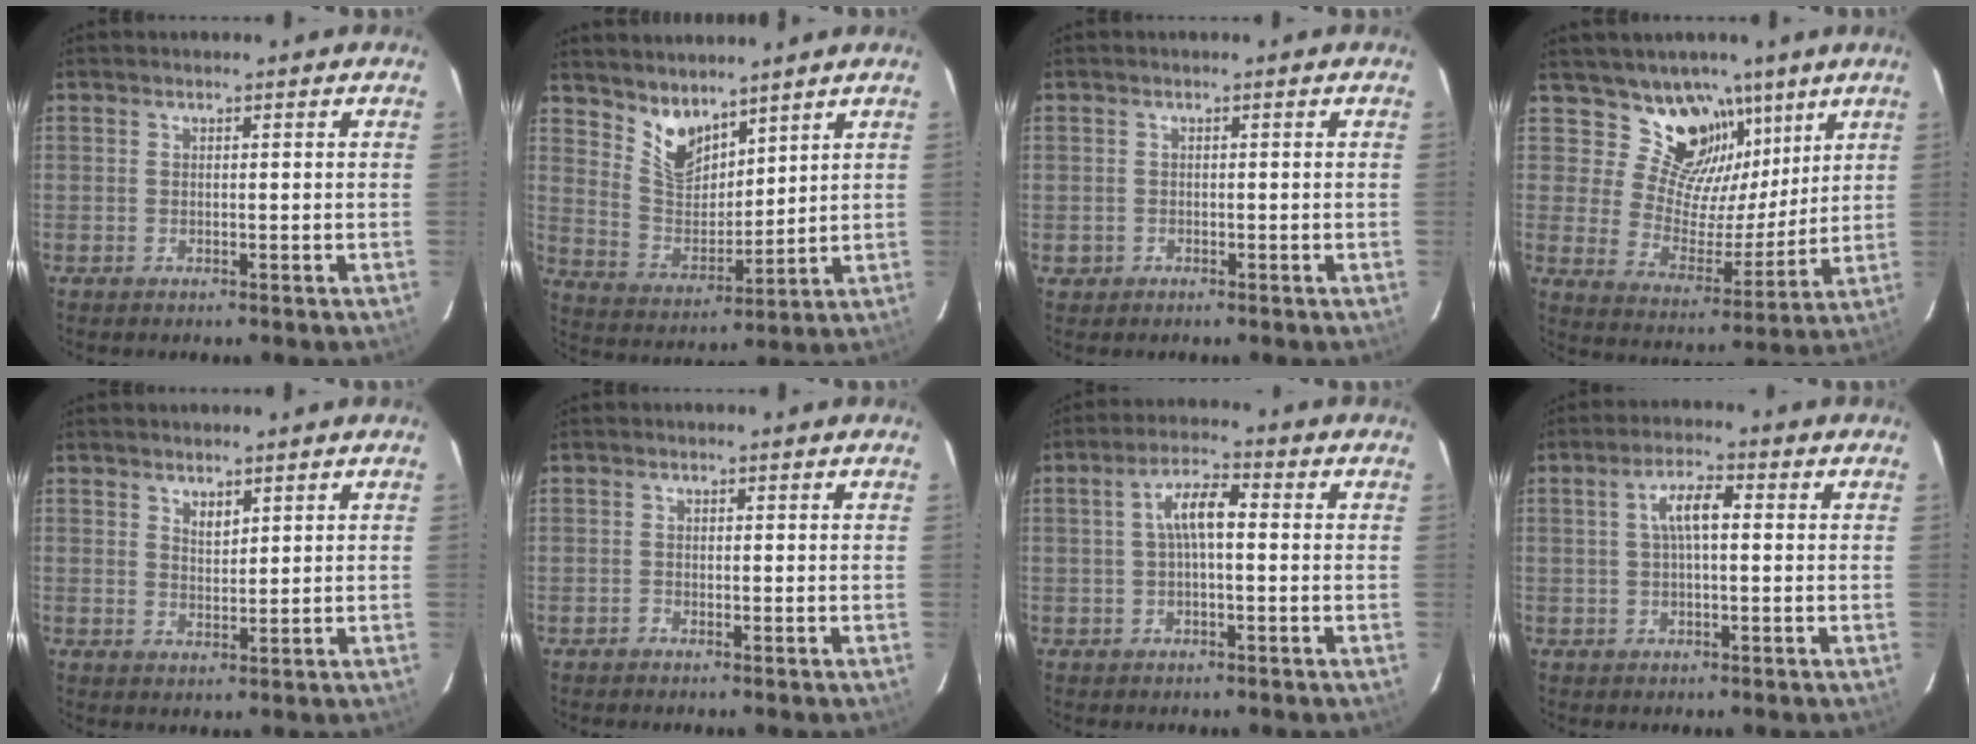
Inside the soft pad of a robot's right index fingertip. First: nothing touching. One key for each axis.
{"total": 8.7, "fx": 6.9, "fy": 4.2, "fz": 3.4, "tx": -0.061, "ty": 0.001, "tz": 0.140}
{"total": 1.6, "fx": -0.5, "fy": 1.5, "fz": 0.1, "tx": -0.006, "ty": 0.003, "tz": -0.004}
{"total": 14.2, "fx": 9.5, "fy": 9.2, "fz": 5.2, "tx": -0.087, "ty": -0.015, "tz": 0.171}
{"total": 2.4, "fx": 1.8, "fy": 1.1, "fz": 1.3, "tx": -0.019, "ty": -0.001, "tz": 0.032}
{"total": 0.7, "fx": -0.4, "fy": 0.5, "fz": -0.2, "tx": 0.002, "ty": 0.004, "tz": -0.010}
{"total": 5.6, "fx": 0.2, "fy": 1.8, "fz": 5.2, "tx": -0.101, "ty": 0.017, "tz": 0.004}
{"total": 5.1, "fx": 0.8, "fy": 1.7, "fz": 4.7, "tx": -0.091, "ty": 0.014, "tz": 0.015}